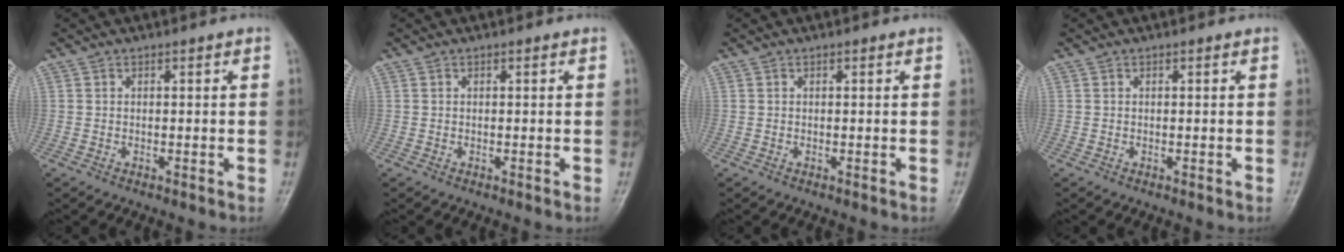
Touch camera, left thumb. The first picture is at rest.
{"total": 0.0}
{"total": 0.0}
{"total": 0.0}